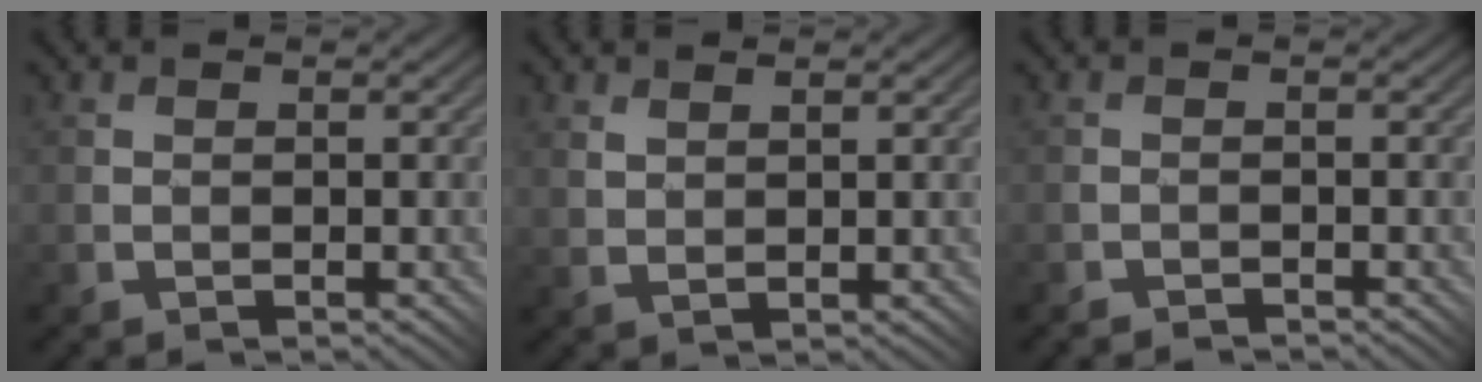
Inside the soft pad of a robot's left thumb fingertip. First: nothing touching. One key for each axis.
{"total": 1.6, "fx": 1.4, "fy": 0.1, "fz": 0.9, "tx": -0.024, "ty": 0.001, "tz": 0.029}
{"total": 1.1, "fx": -1.0, "fy": -0.3, "fz": -0.4, "tx": 0.009, "ty": 0.006, "tz": -0.023}